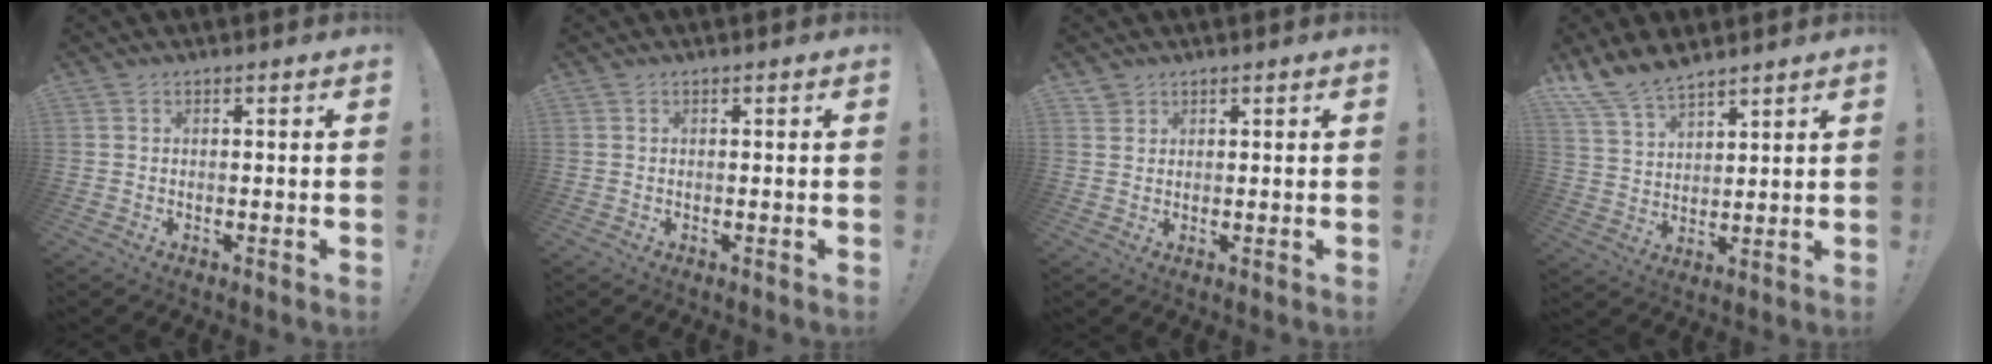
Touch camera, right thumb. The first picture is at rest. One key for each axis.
{"total": 0.0}
{"total": 1.6, "fx": 1.4, "fy": 0.9, "fz": 0.1, "tx": 0.005, "ty": -0.010, "tz": 0.025}
{"total": 9.9, "fx": 8.7, "fy": 3.8, "fz": 2.9, "tx": -0.068, "ty": -0.055, "tz": 0.173}